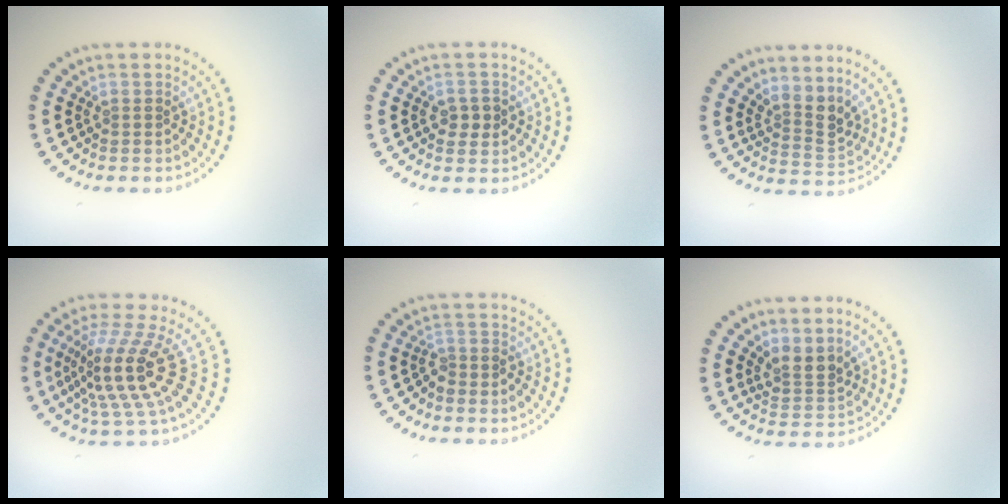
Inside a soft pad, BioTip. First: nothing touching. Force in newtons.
{"total": 1.9, "press": 1.9, "slide": 0.3}
{"total": 2.8, "press": 2.0, "slide": 2.0}
{"total": 5.5, "press": 4.0, "slide": 3.7}
{"total": 1.4, "press": 1.1, "slide": 0.9}
{"total": 2.4, "press": 1.8, "slide": 1.7}